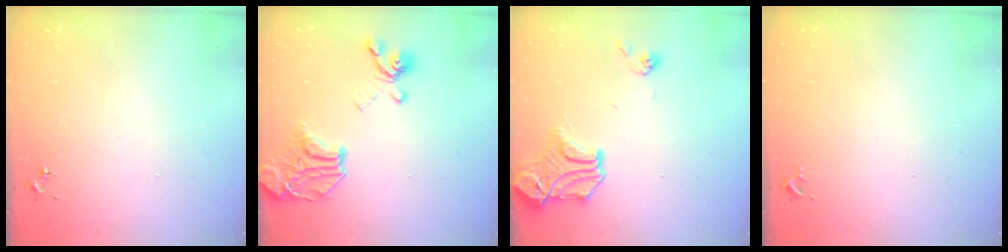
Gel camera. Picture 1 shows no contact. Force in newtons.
{"total": 18.3, "press": 18.1, "slide": 2.4}
{"total": 15.8, "press": 15.8, "slide": 1.5}
{"total": 2.6, "press": 2.6, "slide": 0.4}